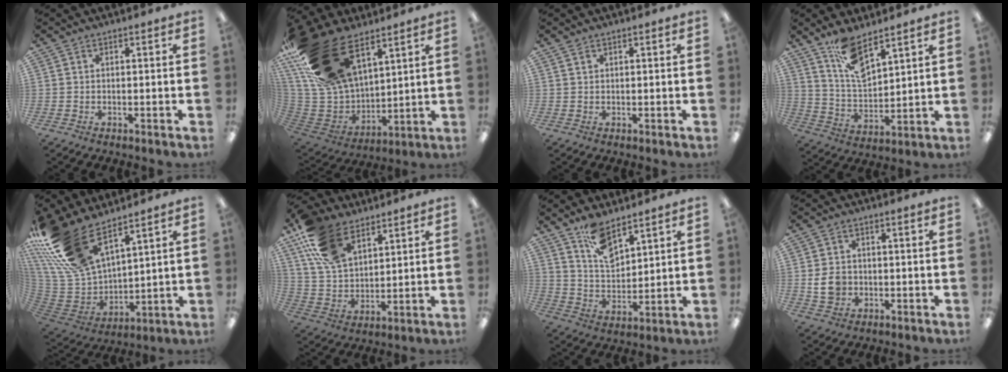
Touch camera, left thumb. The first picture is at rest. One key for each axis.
{"total": 29.4, "fx": 15.9, "fy": 16.3, "fz": 18.6, "tx": -0.374, "ty": -0.074, "tz": 0.299}
{"total": 1.1, "fx": 0.7, "fy": 0.7, "fz": 0.5, "tx": -0.012, "ty": 0.002, "tz": 0.013}
{"total": 10.7, "fx": 8.4, "fy": 3.7, "fz": 5.7, "tx": -0.111, "ty": -0.044, "tz": 0.152}
{"total": 22.0, "fx": 15.5, "fy": 10.1, "fz": 12.0, "tx": -0.275, "ty": -0.083, "tz": 0.288}
{"total": 17.8, "fx": 10.5, "fy": 10.4, "fz": 10.0, "tx": -0.208, "ty": -0.027, "tz": 0.201}
{"total": 9.9, "fx": 7.7, "fy": 4.1, "fz": 4.7, "tx": -0.082, "ty": -0.043, "tz": 0.139}
{"total": 5.5, "fx": -0.4, "fy": 4.6, "fz": 3.0, "tx": -0.061, "ty": 0.004, "tz": -0.008}